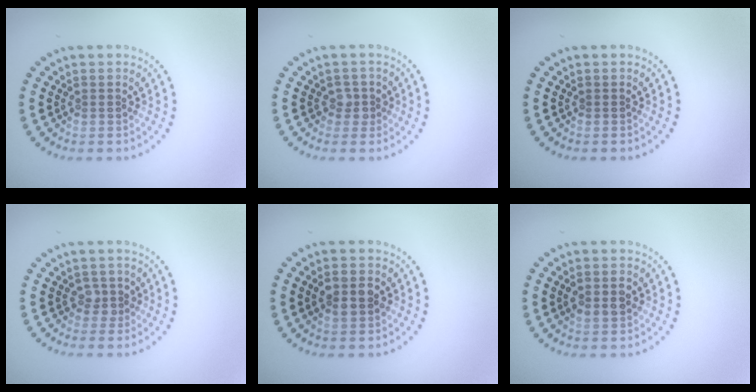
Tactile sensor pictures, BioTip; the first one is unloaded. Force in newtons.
{"total": 1.3, "press": 1.2, "slide": 0.6}
{"total": 0.0}
{"total": 1.4, "press": 1.1, "slide": 0.8}
{"total": 2.8, "press": 2.8, "slide": 0.1}
{"total": 2.8, "press": 2.8, "slide": 0.2}